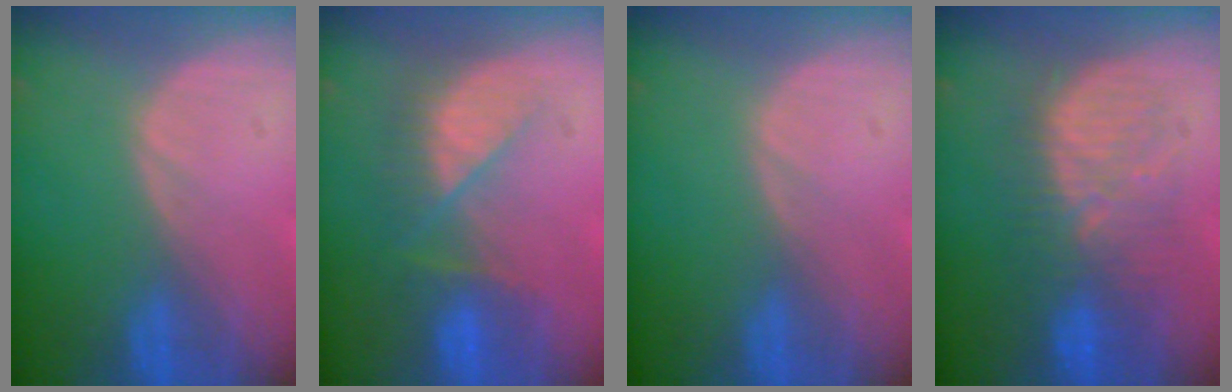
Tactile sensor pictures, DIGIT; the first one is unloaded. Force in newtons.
{"total": 7.8, "press": 7.2, "slide": 3.1}
{"total": 0.0}
{"total": 8.6, "press": 8.6, "slide": 1.0}